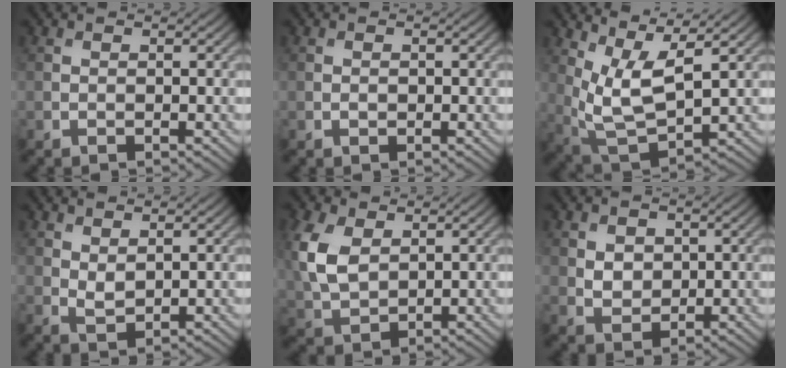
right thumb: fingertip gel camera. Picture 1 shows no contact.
{"total": 0.6, "force": [-0.1, 0.4, 0.5], "torque": [-0.005, -0.003, -0.001]}
{"total": 8.3, "force": [3.7, 3.2, 6.8], "torque": [-0.158, -0.006, 0.080]}
{"total": 2.0, "force": [1.1, 0.9, 1.3], "torque": [-0.032, -0.006, 0.027]}
{"total": 7.7, "force": [2.2, 4.9, 5.5], "torque": [-0.161, 0.007, 0.047]}
{"total": 2.9, "force": [0.8, 2.3, 1.5], "torque": [-0.039, -0.003, 0.013]}